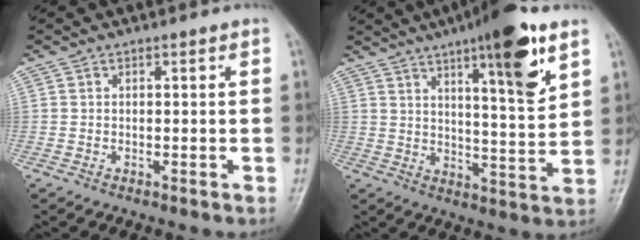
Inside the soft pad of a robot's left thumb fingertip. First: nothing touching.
{"total": 15.5, "force": [8.5, 3.0, 12.6], "torque": [-0.171, -0.043, 0.126]}